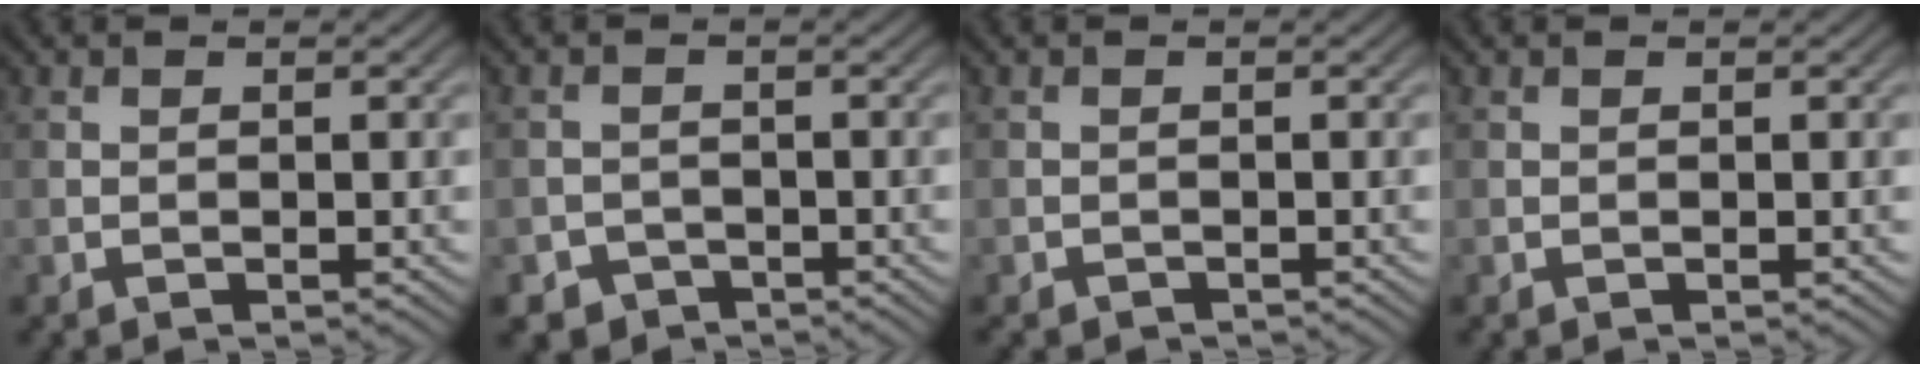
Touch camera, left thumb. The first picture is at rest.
{"total": 2.4, "force": [-1.8, 1.6, 0.4], "torque": [0.001, -0.003, -0.036]}
{"total": 1.0, "force": [-0.9, 0.4, 0.2], "torque": [-0.002, -0.003, -0.018]}
{"total": 0.0}